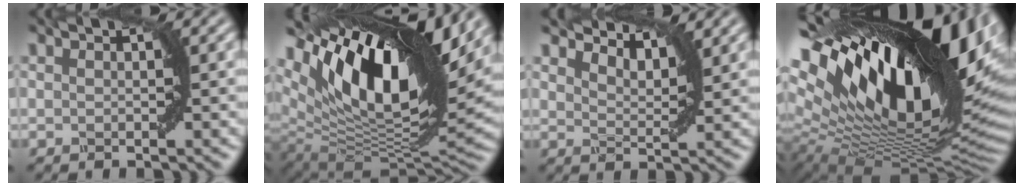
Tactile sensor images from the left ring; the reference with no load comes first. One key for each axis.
{"total": 15.6, "fx": 6.0, "fy": 7.9, "fz": 12.0, "tx": -0.216, "ty": 0.026, "tz": 0.103}
{"total": 3.9, "fx": 3.7, "fy": 0.6, "fz": 1.0, "tx": -0.031, "ty": 0.002, "tz": 0.051}
{"total": 20.2, "fx": 7.1, "fy": 8.7, "fz": 16.8, "tx": -0.294, "ty": 0.021, "tz": 0.135}